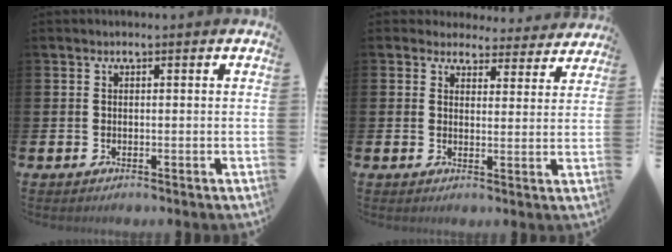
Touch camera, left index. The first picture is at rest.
{"total": 3.7, "force": [3.4, 1.5, 0.3], "torque": [-0.010, -0.025, 0.058]}